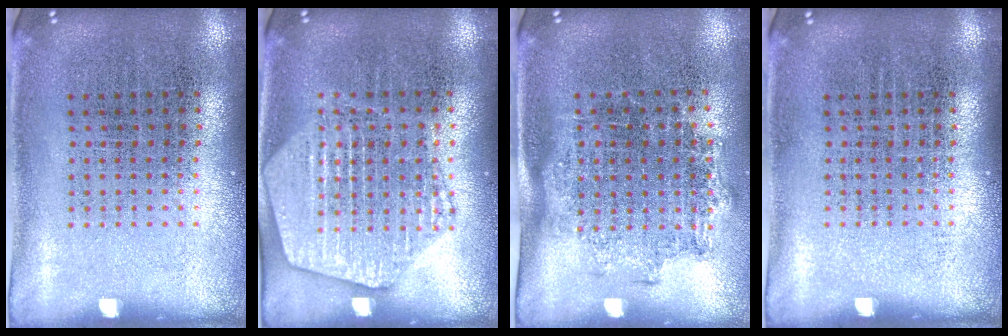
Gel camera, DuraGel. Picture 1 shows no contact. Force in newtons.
{"total": 1.8, "press": 1.8, "slide": 0.2}
{"total": 1.3, "press": 1.0, "slide": 0.8}
{"total": 0.0}